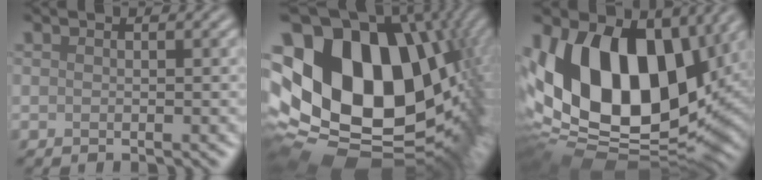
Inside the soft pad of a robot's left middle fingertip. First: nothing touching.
{"total": 21.3, "force": [3.7, 14.5, 15.1], "torque": [-0.271, -0.011, 0.101]}
{"total": 18.1, "force": [3.1, 11.2, 13.9], "torque": [-0.247, -0.003, 0.037]}